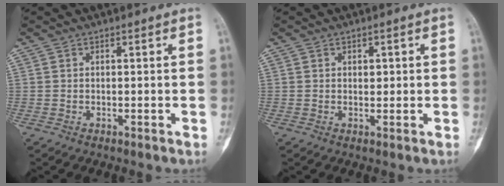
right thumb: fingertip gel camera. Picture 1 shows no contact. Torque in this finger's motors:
{"motor_torque": [-0.40, -0.36, 0.18, -0.11, 0.02]}